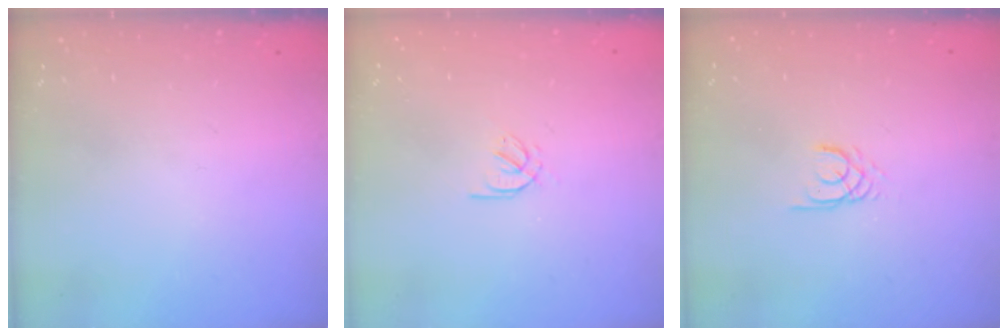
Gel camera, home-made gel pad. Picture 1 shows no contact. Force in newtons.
{"total": 2.0, "press": 1.9, "slide": 0.6}
{"total": 2.2, "press": 2.2, "slide": 0.2}